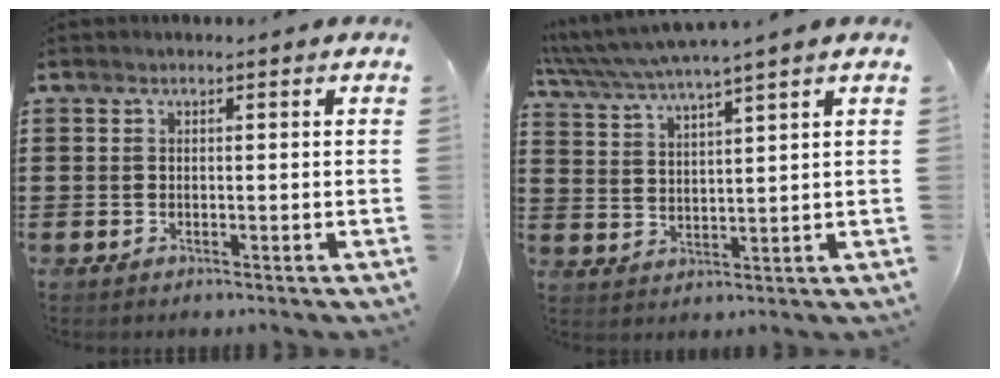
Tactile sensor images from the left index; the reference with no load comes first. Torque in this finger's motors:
{"motor_torque": [1.94, -0.19, 0.46, 0.21]}